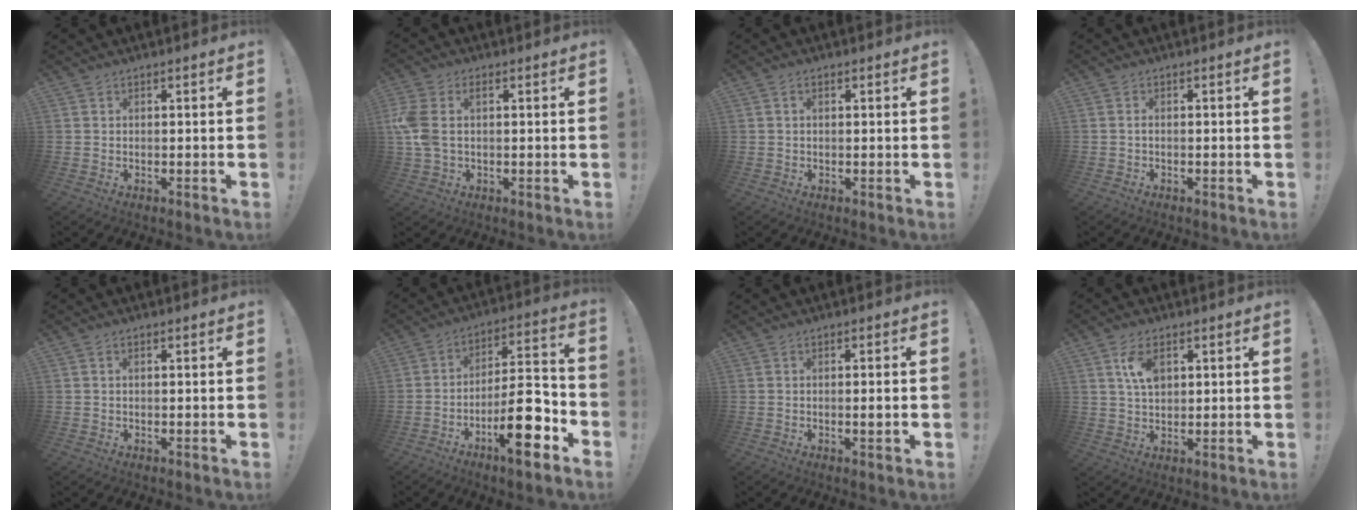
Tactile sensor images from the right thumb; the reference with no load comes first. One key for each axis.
{"total": 7.2, "fx": 1.0, "fy": 4.9, "fz": 5.2, "tx": -0.115, "ty": 0.001, "tz": 0.017}
{"total": 1.3, "fx": 0.4, "fy": 0.7, "fz": 1.0, "tx": -0.025, "ty": 0.005, "tz": 0.008}
{"total": 0.9, "fx": -0.7, "fy": 0.6, "fz": 0.0, "tx": 0.000, "ty": 0.003, "tz": -0.014}
{"total": 0.8, "fx": 0.2, "fy": 0.4, "fz": 0.6, "tx": -0.017, "ty": 0.004, "tz": 0.004}
{"total": 16.9, "fx": -7.7, "fy": 5.4, "fz": 14.0, "tx": -0.211, "ty": 0.053, "tz": -0.119}
{"total": 1.9, "fx": -0.2, "fy": -0.1, "fz": 1.8, "tx": -0.022, "ty": -0.003, "tz": -0.007}
{"total": 7.4, "fx": 2.8, "fy": 4.4, "fz": 5.3, "tx": -0.086, "ty": -0.002, "tz": 0.052}